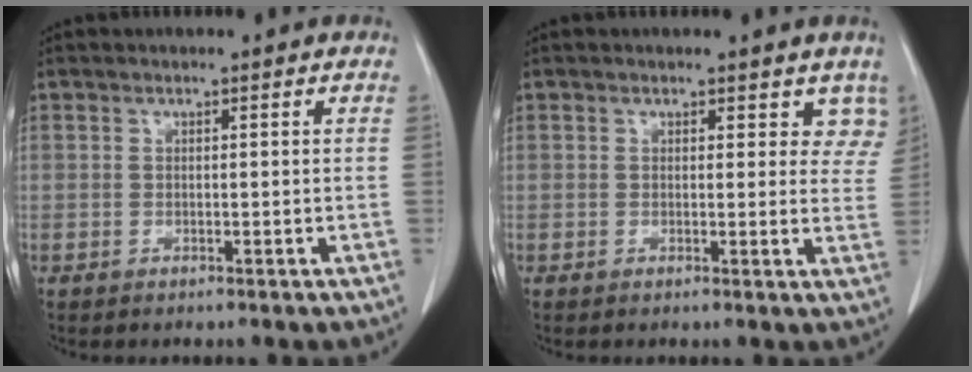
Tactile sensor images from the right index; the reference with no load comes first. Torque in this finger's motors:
{"motor_torque": [0.09, 0.02, -0.02, -0.01]}